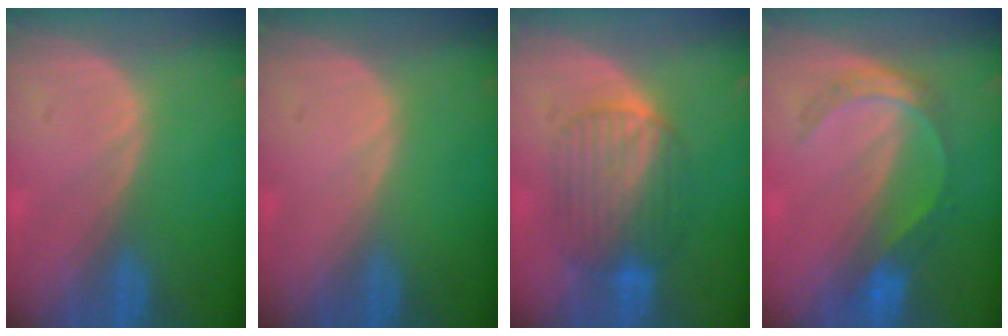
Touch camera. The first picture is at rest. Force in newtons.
{"total": 0.0}
{"total": 7.3, "press": 7.3, "slide": 0.3}
{"total": 5.4, "press": 5.1, "slide": 1.7}